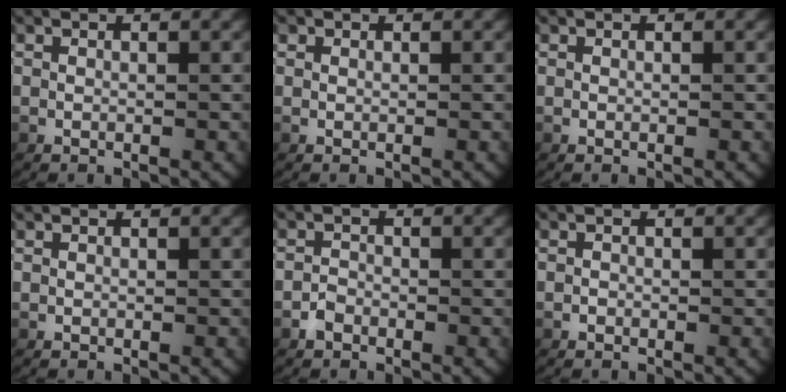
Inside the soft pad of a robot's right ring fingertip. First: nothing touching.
{"total": 0.0}
{"total": 0.0}
{"total": 0.0}
{"total": 1.0, "force": [-0.8, 0.6, 0.2], "torque": [-0.006, -0.005, -0.014]}
{"total": 0.0}